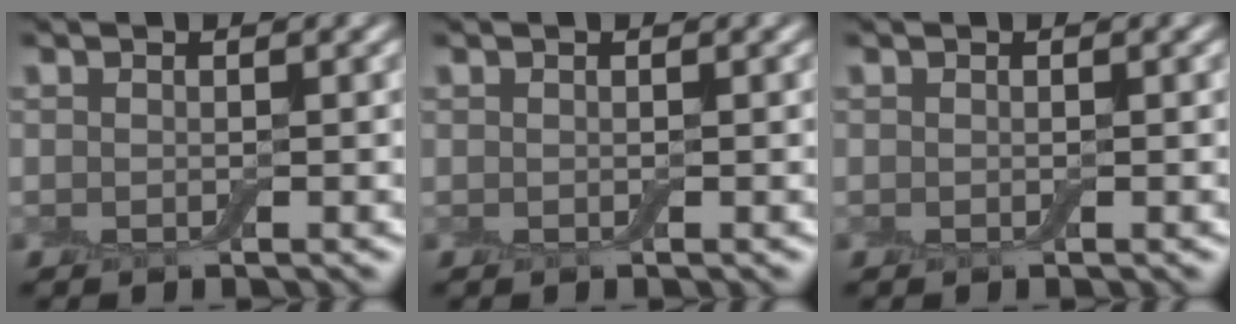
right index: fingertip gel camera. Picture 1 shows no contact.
{"total": 0.0}
{"total": 0.0}